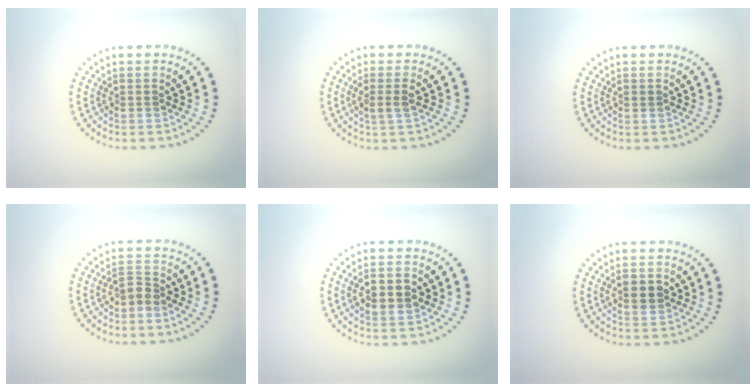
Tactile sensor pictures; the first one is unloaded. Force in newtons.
{"total": 1.6, "press": 1.4, "slide": 0.8}
{"total": 0.5, "press": 0.5, "slide": 0.1}
{"total": 1.8, "press": 1.5, "slide": 1.1}
{"total": 3.3, "press": 3.3, "slide": 0.2}
{"total": 2.7, "press": 2.7, "slide": 0.1}